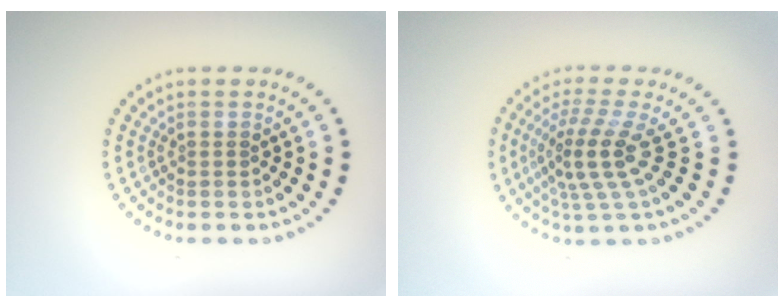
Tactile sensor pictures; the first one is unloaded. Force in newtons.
{"total": 4.0, "press": 2.8, "slide": 2.8}